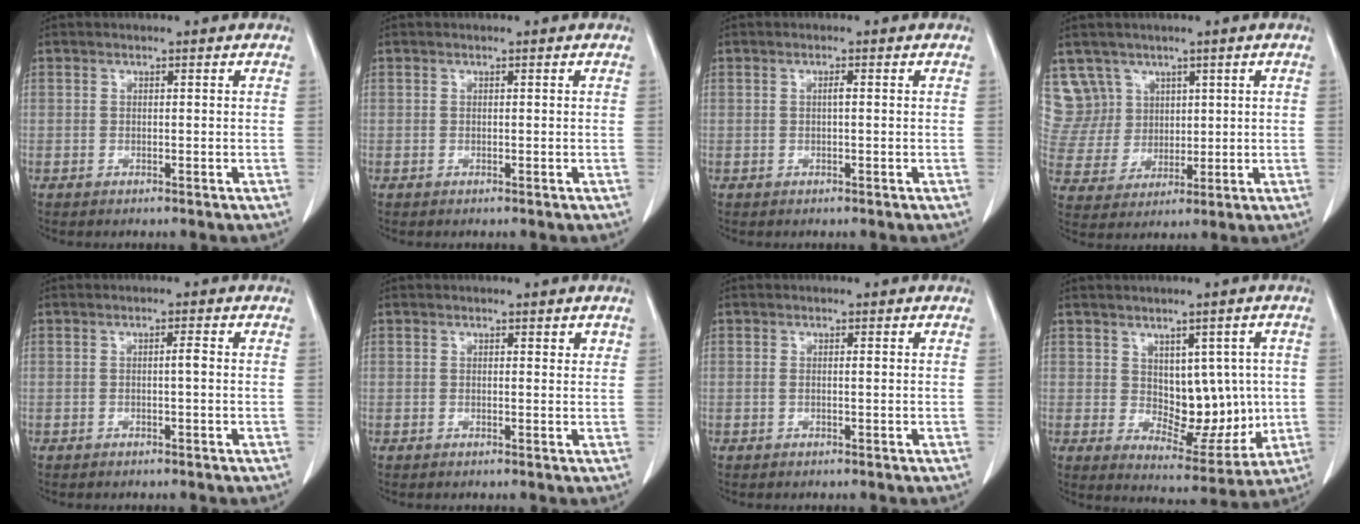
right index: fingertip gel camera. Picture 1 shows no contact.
{"total": 0.0}
{"total": 0.8, "force": [0.2, 0.1, 0.8], "torque": [-0.015, 0.002, 0.003]}
{"total": 8.0, "force": [4.7, 6.5, -0.5], "torque": [0.007, 0.025, 0.104]}
{"total": 1.1, "force": [-0.1, 0.0, 1.1], "torque": [-0.019, 0.001, -0.001]}
{"total": 1.3, "force": [1.0, 0.6, 0.7], "torque": [-0.004, -0.003, 0.012]}
{"total": 0.7, "force": [0.1, 0.1, 0.6], "torque": [-0.014, -0.001, 0.002]}
{"total": 9.5, "force": [0.8, 5.7, 7.6], "torque": [-0.089, 0.005, 0.035]}